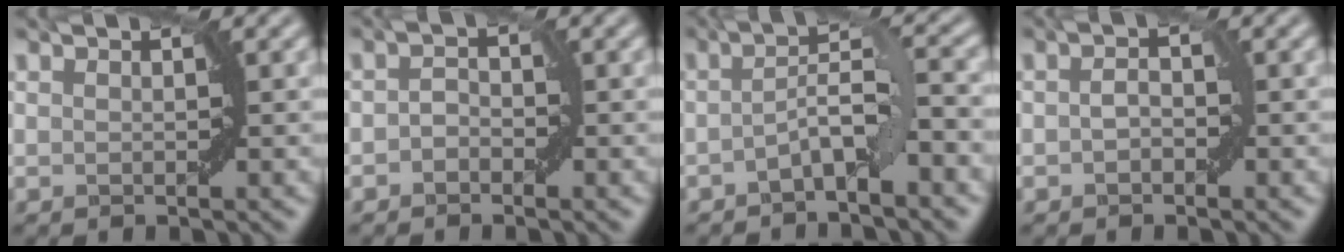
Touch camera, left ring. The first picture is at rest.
{"total": 1.2, "force": [-0.7, 0.8, 0.6], "torque": [-0.011, 0.004, -0.014]}
{"total": 3.6, "force": [-1.6, 0.5, 3.2], "torque": [-0.053, 0.015, -0.038]}
{"total": 1.2, "force": [-0.2, 0.7, 0.9], "torque": [-0.017, 0.005, -0.005]}